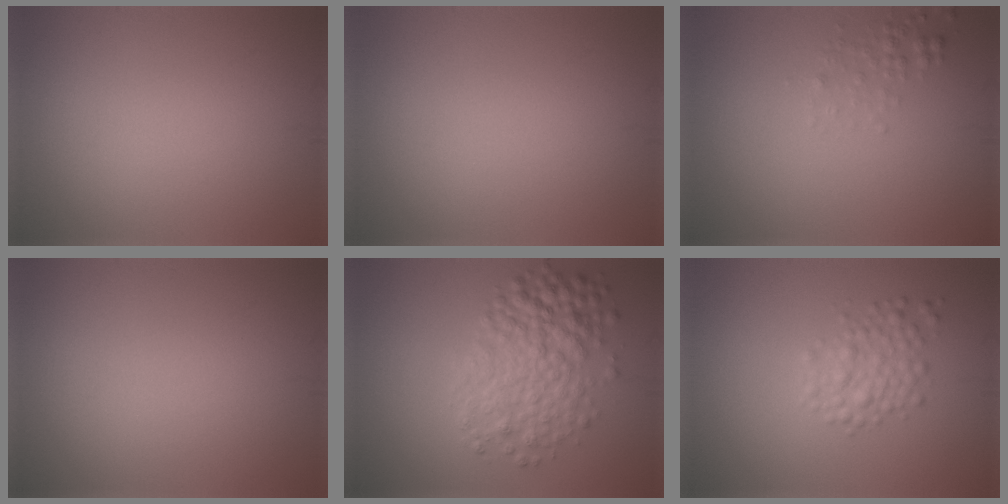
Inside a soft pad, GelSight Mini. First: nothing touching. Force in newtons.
{"total": 0.0}
{"total": 1.3, "press": 1.3, "slide": 0.1}
{"total": 0.0}
{"total": 5.8, "press": 5.8, "slide": 0.1}
{"total": 2.6, "press": 2.6, "slide": 0.1}